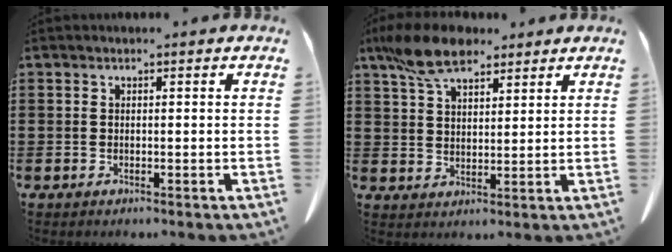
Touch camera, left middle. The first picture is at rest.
{"total": 8.3, "force": [5.9, 3.6, 4.6], "torque": [-0.108, -0.001, 0.111]}